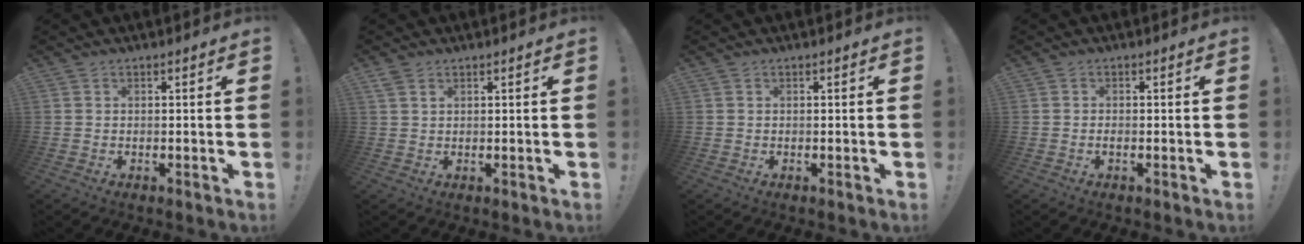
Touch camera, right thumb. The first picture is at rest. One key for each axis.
{"total": 1.6, "fx": 1.0, "fy": 0.8, "fz": 0.9, "tx": -0.026, "ty": 0.003, "tz": 0.021}
{"total": 0.0}
{"total": 0.9, "fx": -0.6, "fy": 0.2, "fz": 0.6, "tx": -0.012, "ty": 0.002, "tz": -0.011}